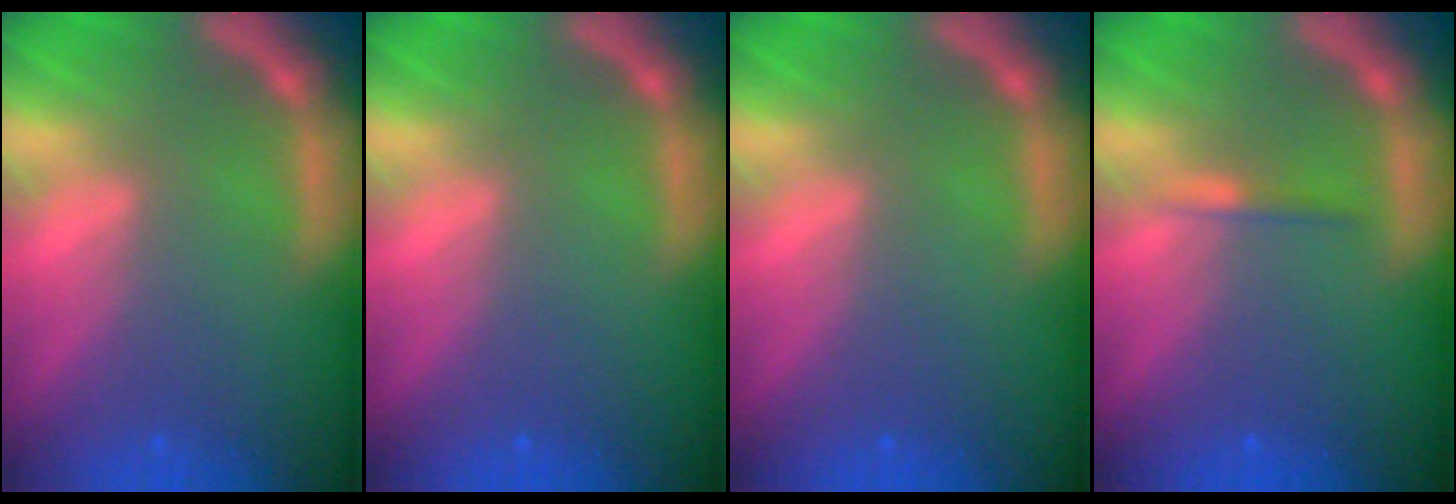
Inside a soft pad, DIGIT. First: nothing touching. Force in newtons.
{"total": 0.0}
{"total": 0.0}
{"total": 0.9}